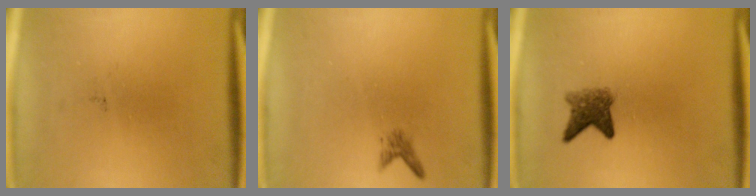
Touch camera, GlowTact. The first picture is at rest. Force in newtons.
{"total": 1.1}
{"total": 3.5}